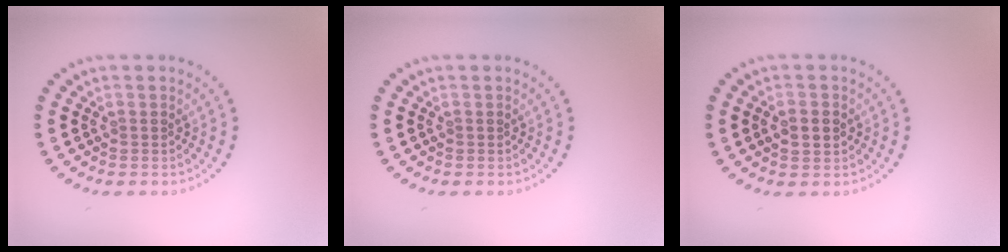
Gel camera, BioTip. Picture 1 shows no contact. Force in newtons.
{"total": 0.0}
{"total": 2.6, "press": 2.6, "slide": 0.1}